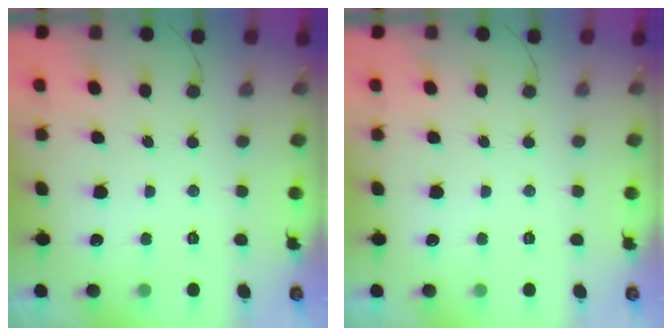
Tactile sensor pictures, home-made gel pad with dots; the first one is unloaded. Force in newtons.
{"total": 0.0}